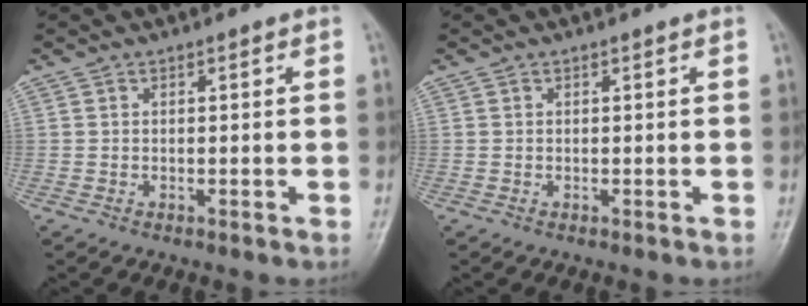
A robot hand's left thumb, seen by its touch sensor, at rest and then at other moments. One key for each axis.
{"total": 0.0}